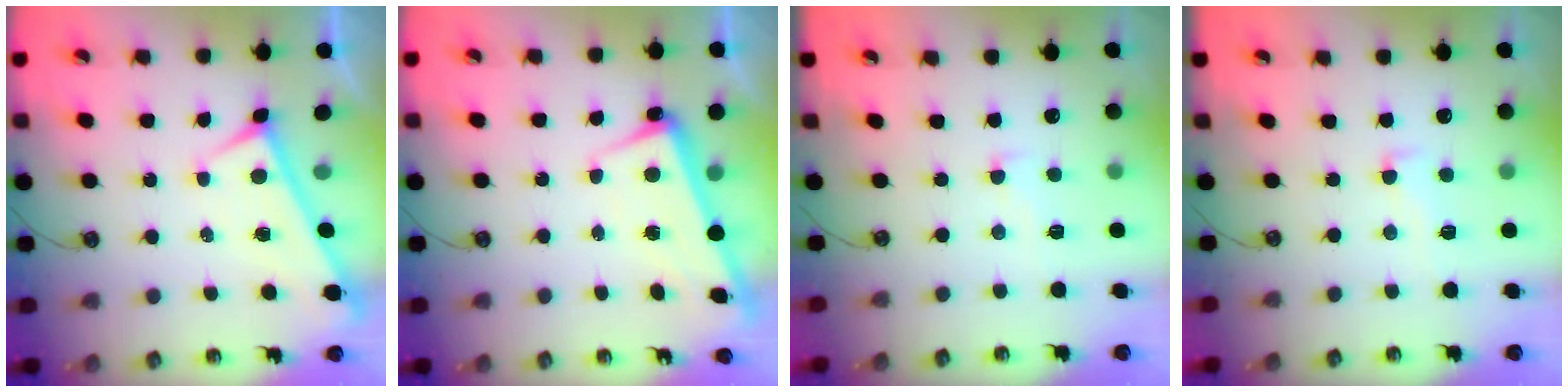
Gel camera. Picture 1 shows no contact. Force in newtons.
{"total": 2.2, "press": 2.1, "slide": 0.8}
{"total": 1.8, "press": 1.8, "slide": 0.5}
{"total": 1.2, "press": 0.2, "slide": 1.1}